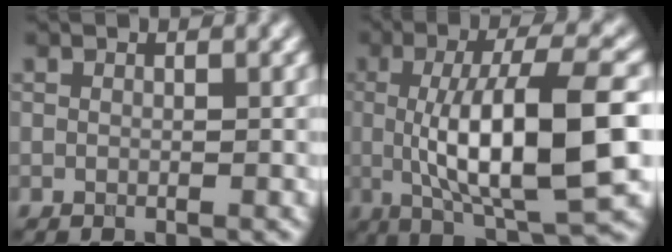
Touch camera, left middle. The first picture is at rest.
{"total": 12.2, "force": [-0.6, 3.3, 11.7], "torque": [-0.172, -0.003, -0.008]}